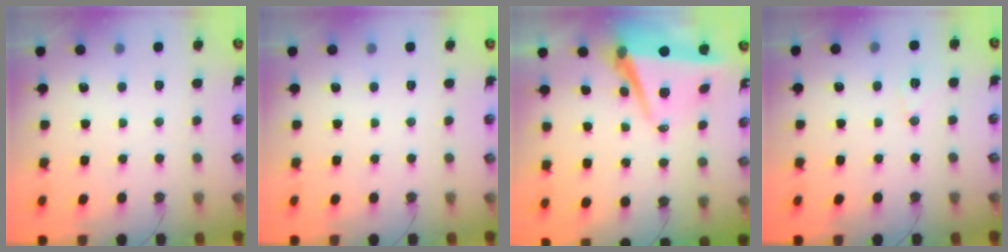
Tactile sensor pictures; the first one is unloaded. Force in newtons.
{"total": 0.0}
{"total": 8.0, "press": 6.8, "slide": 4.3}
{"total": 7.8, "press": 7.7, "slide": 1.3}